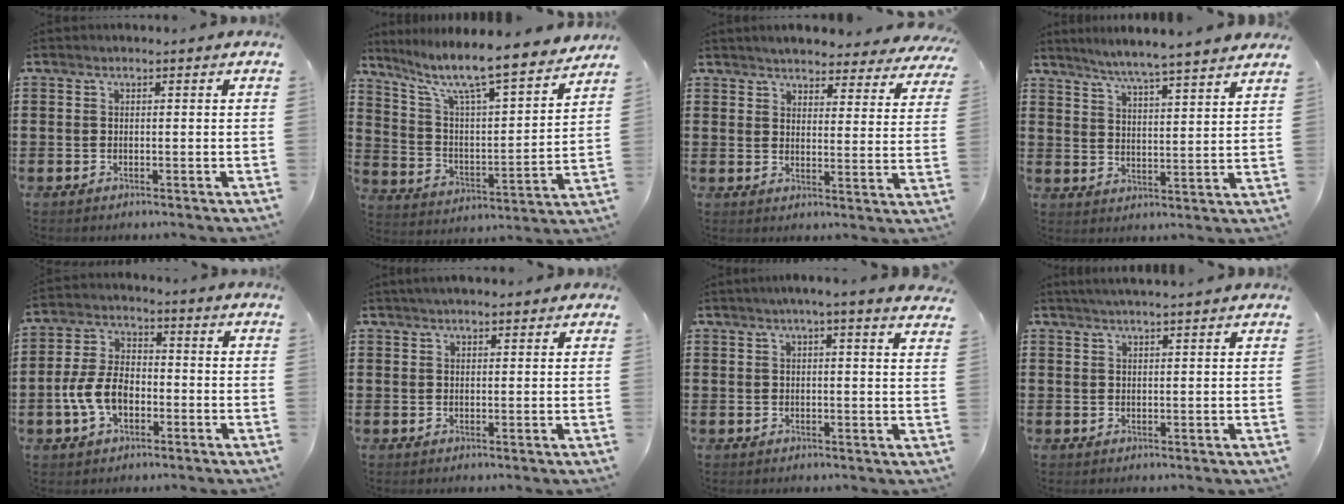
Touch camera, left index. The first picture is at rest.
{"total": 8.7, "force": [7.3, 0.5, 4.8], "torque": [-0.123, -0.058, 0.116]}
{"total": 4.1, "force": [4.1, 0.2, 0.5], "torque": [-0.022, -0.027, 0.070]}
{"total": 5.2, "force": [4.9, -1.2, 1.3], "torque": [-0.048, -0.038, 0.081]}
{"total": 7.6, "force": [-2.4, 4.6, 5.6], "torque": [-0.138, 0.002, -0.053]}
{"total": 2.2, "force": [1.9, 0.4, 1.1], "torque": [-0.023, 0.007, 0.035]}
{"total": 2.8, "force": [2.2, -0.5, 1.7], "torque": [-0.037, -0.002, 0.039]}
{"total": 2.0, "force": [1.8, -0.3, 0.8], "torque": [-0.018, 0.002, 0.035]}